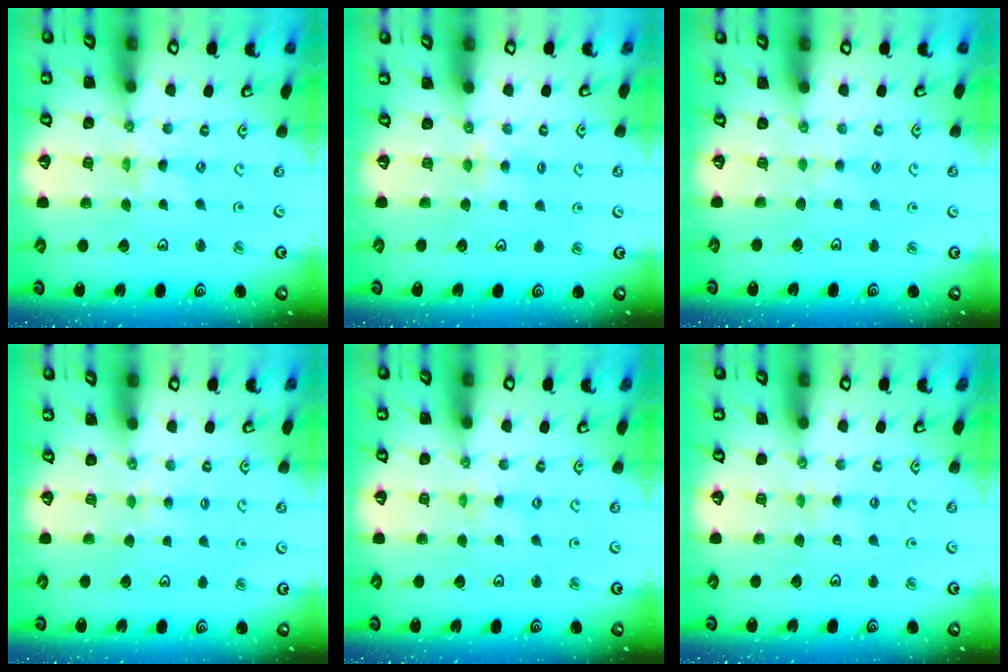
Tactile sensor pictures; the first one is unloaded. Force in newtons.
{"total": 3.0, "press": 2.9, "slide": 0.4}
{"total": 1.9, "press": 1.8, "slide": 0.3}
{"total": 3.5, "press": 3.5, "slide": 0.5}
{"total": 0.0}
{"total": 2.0, "press": 2.0, "slide": 0.3}